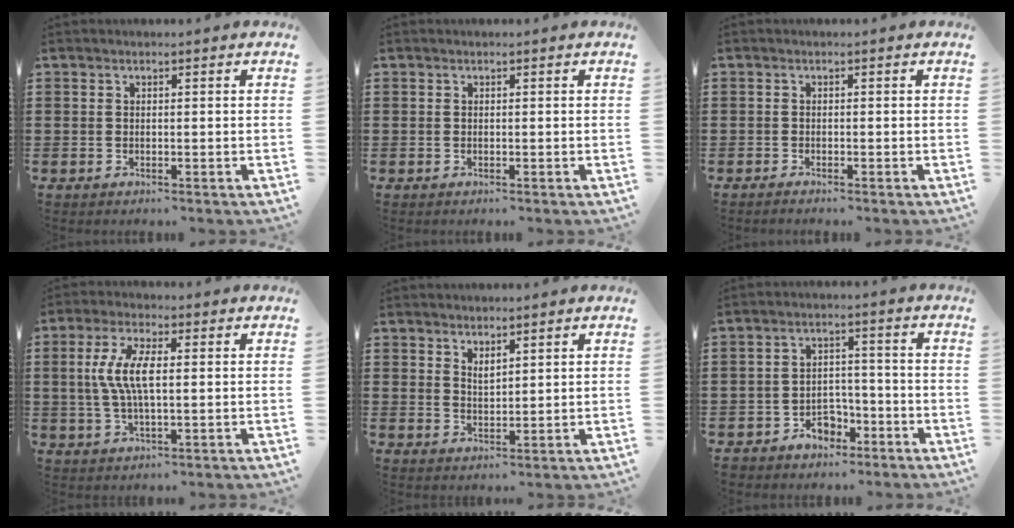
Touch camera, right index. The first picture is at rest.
{"total": 0.0}
{"total": 0.7, "force": [-0.7, 0.0, 0.1], "torque": [-0.004, -0.001, -0.014]}
{"total": 7.0, "force": [0.5, 2.3, 6.6], "torque": [-0.145, 0.000, 0.000]}
{"total": 1.7, "force": [1.6, 0.4, 0.5], "torque": [-0.012, 0.002, 0.029]}
{"total": 4.2, "force": [-3.1, 2.6, 1.1], "torque": [-0.023, 0.012, -0.061]}